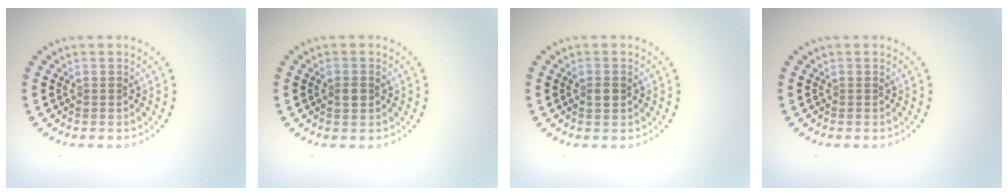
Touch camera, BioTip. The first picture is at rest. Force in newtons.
{"total": 1.2, "press": 1.2, "slide": 0.2}
{"total": 1.1, "press": 1.1, "slide": 0.1}
{"total": 0.0}